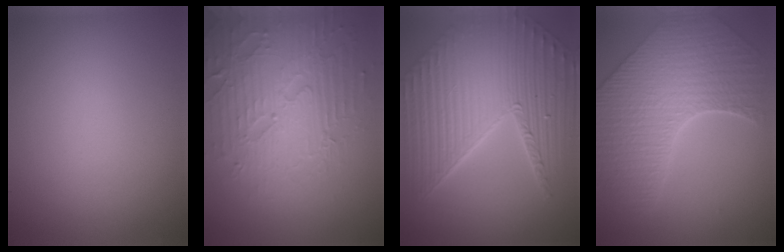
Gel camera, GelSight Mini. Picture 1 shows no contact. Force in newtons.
{"total": 6.2, "press": 5.2, "slide": 3.4}
{"total": 10.1, "press": 7.3, "slide": 6.9}
{"total": 8.5, "press": 6.1, "slide": 5.8}